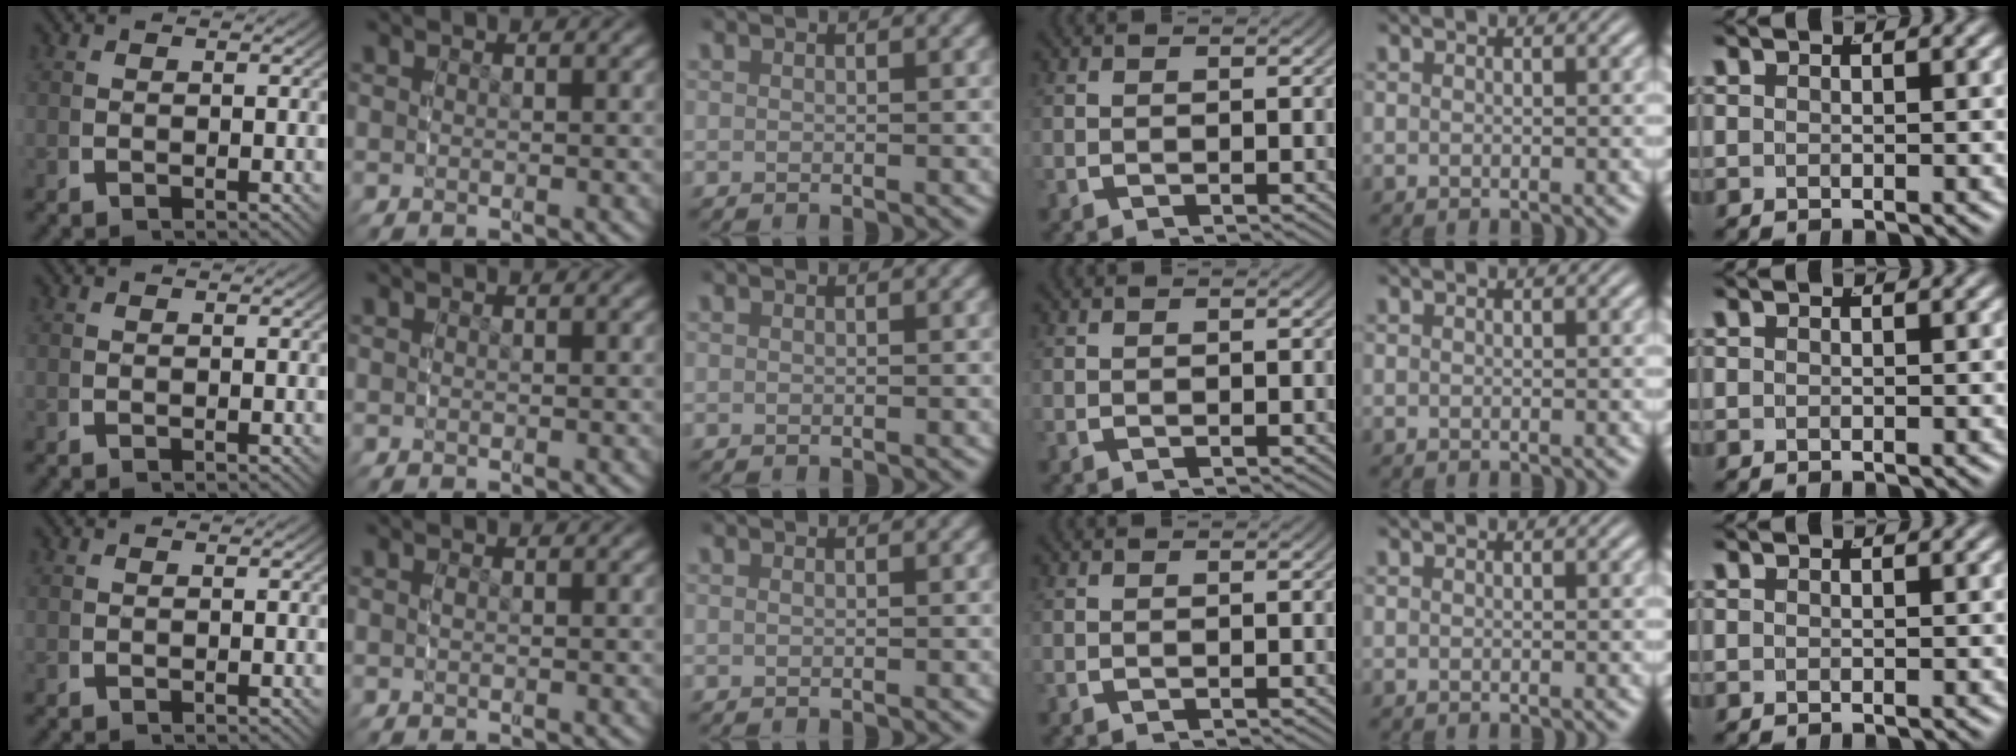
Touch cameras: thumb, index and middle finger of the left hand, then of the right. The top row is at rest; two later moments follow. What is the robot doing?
{"motion": "grasp_and_lifting", "object": "backpack"}